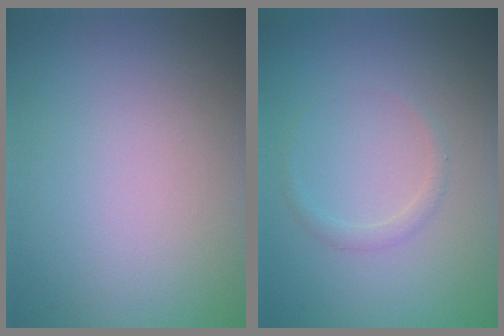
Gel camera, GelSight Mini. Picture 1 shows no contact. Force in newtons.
{"total": 1.0, "press": 1.0, "slide": 0.0}